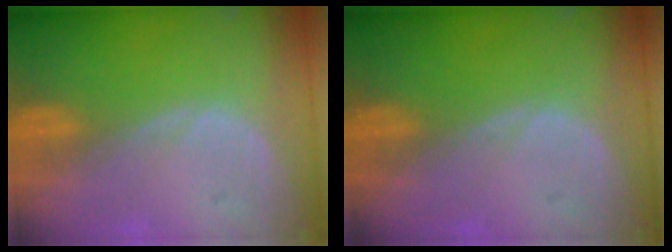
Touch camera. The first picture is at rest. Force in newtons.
{"total": 0.0}